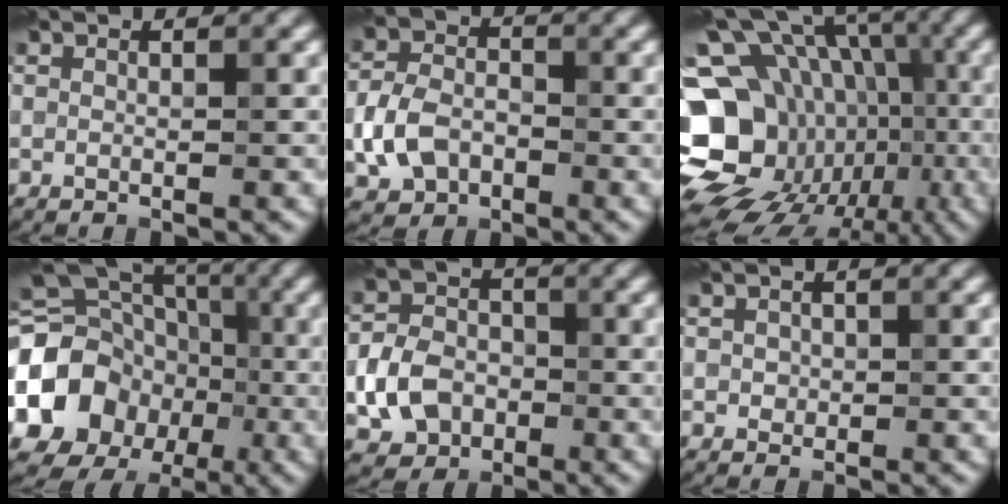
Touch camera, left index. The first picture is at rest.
{"total": 4.6, "force": [-1.7, 3.3, 2.6], "torque": [-0.058, 0.001, -0.037]}
{"total": 19.0, "force": [-6.3, 15.3, 9.4], "torque": [-0.167, 0.000, -0.089]}
{"total": 15.4, "force": [-2.4, 13.4, 7.2], "torque": [-0.132, -0.021, -0.059]}
{"total": 5.1, "force": [-1.6, 4.1, 2.6], "torque": [-0.053, -0.001, -0.036]}
{"total": 0.8, "force": [0.1, 0.8, 0.3], "torque": [-0.003, -0.002, 0.003]}